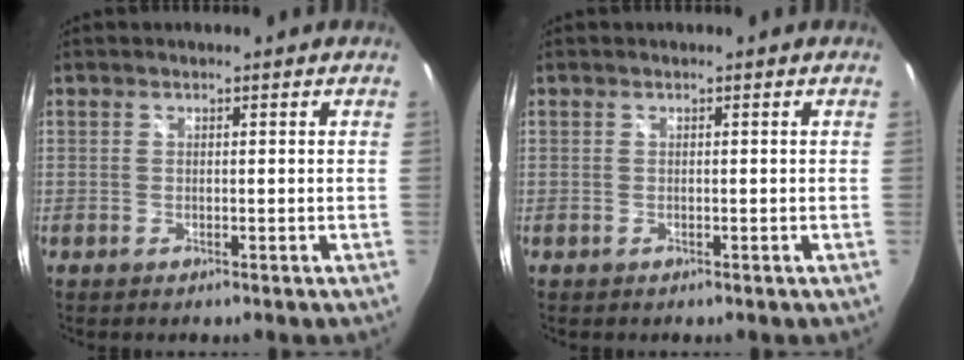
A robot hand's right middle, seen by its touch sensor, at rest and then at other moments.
{"total": 0.0}